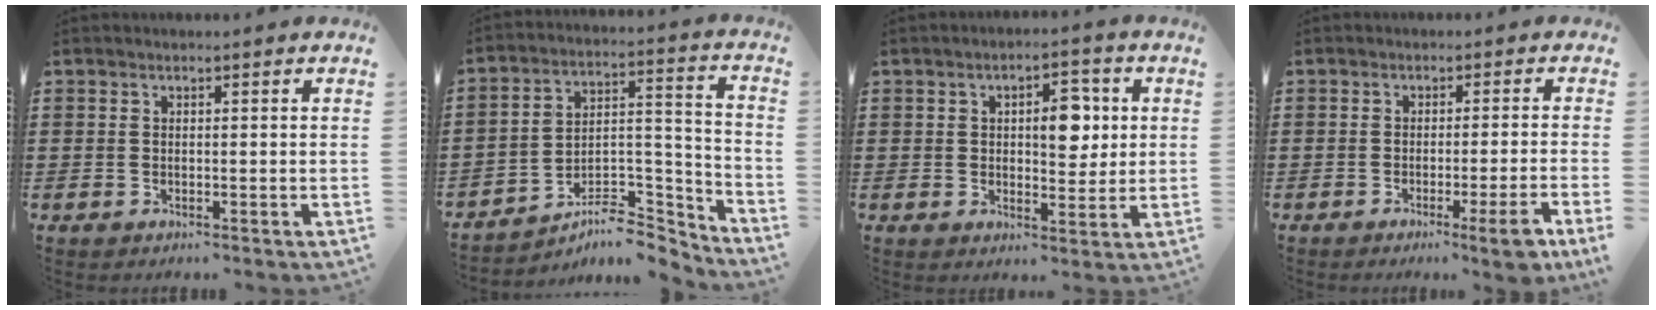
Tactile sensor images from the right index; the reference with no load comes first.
{"total": 7.7, "force": [-6.2, 3.1, 3.3], "torque": [-0.043, 0.016, -0.115]}
{"total": 6.4, "force": [1.3, 3.4, 5.2], "torque": [-0.069, -0.001, 0.010]}
{"total": 4.1, "force": [-2.4, -1.0, 3.2], "torque": [-0.048, -0.016, -0.041]}